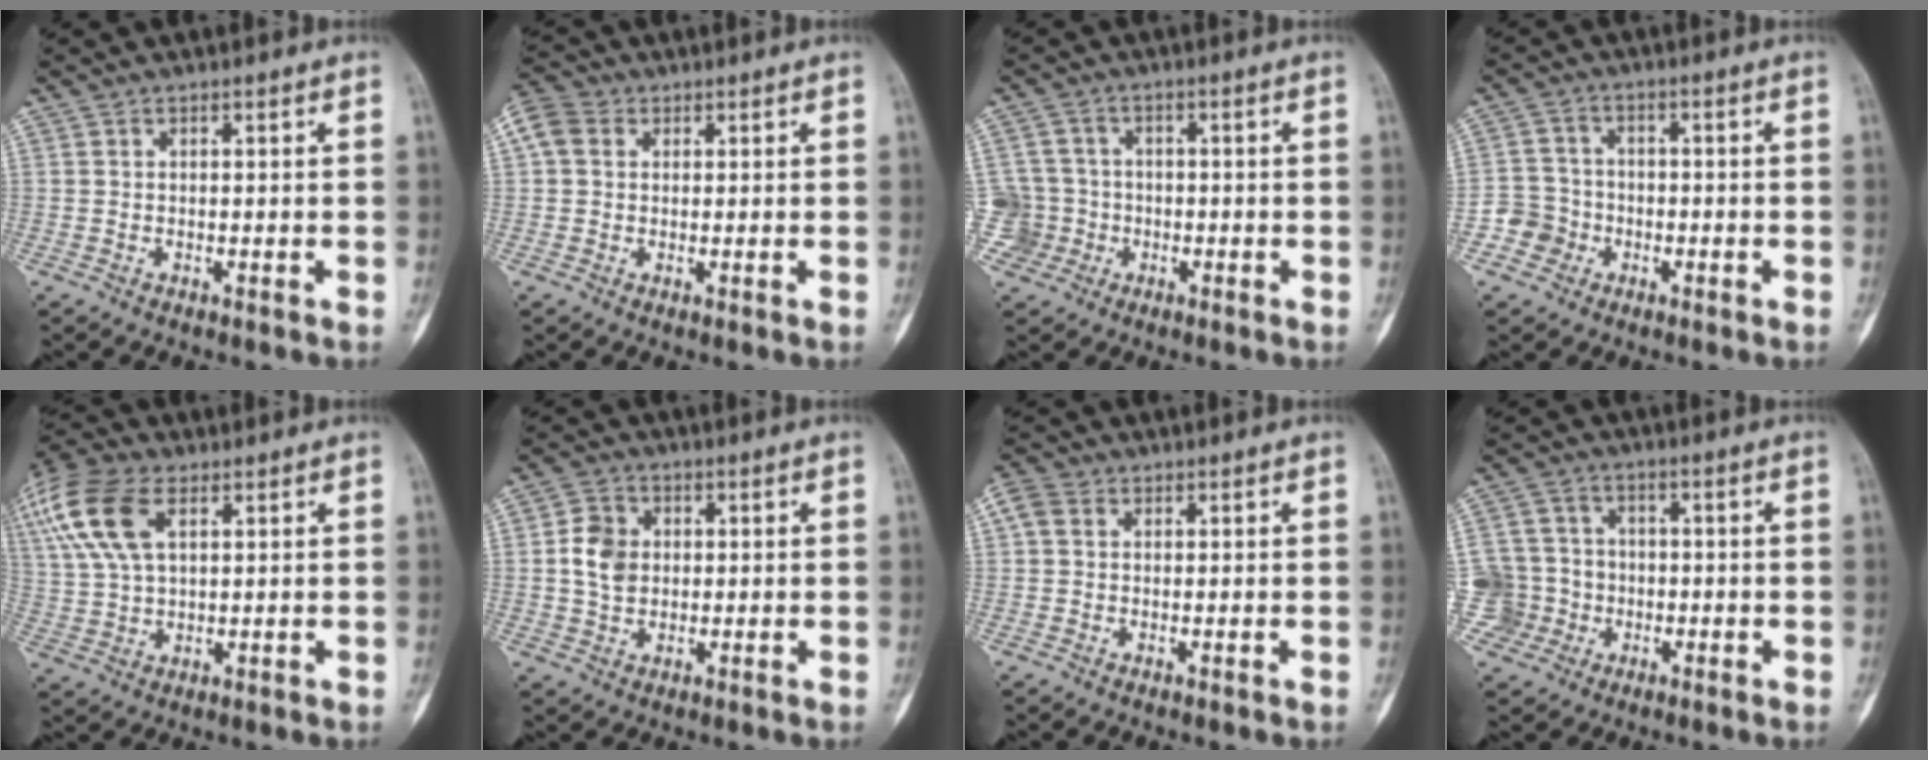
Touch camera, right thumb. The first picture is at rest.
{"total": 5.8, "force": [1.5, 4.7, 3.0], "torque": [-0.061, 0.017, 0.023]}
{"total": 6.6, "force": [-1.9, 6.4, 0.1], "torque": [0.024, 0.021, -0.033]}
{"total": 6.0, "force": [-2.4, 5.4, 0.8], "torque": [0.015, 0.024, -0.050]}
{"total": 15.2, "force": [5.9, 8.2, 11.3], "torque": [-0.252, 0.010, 0.113]}
{"total": 6.7, "force": [0.6, 5.5, 3.8], "torque": [-0.052, 0.004, 0.009]}
{"total": 3.5, "force": [0.9, 2.8, 1.8], "torque": [-0.041, 0.013, 0.014]}
{"total": 9.3, "force": [-2.1, 9.0, 1.1], "torque": [0.007, 0.027, -0.036]}